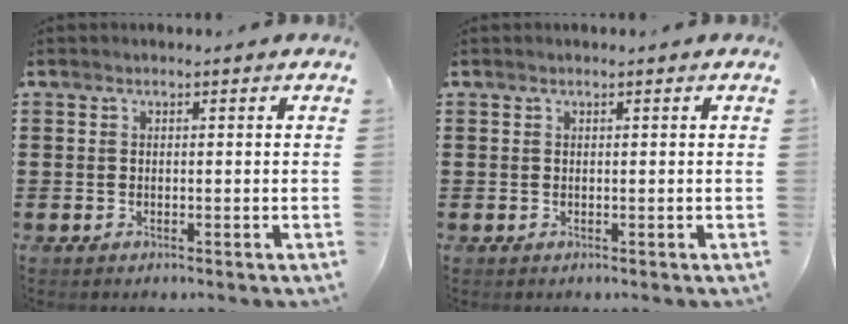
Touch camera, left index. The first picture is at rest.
{"total": 0.0}